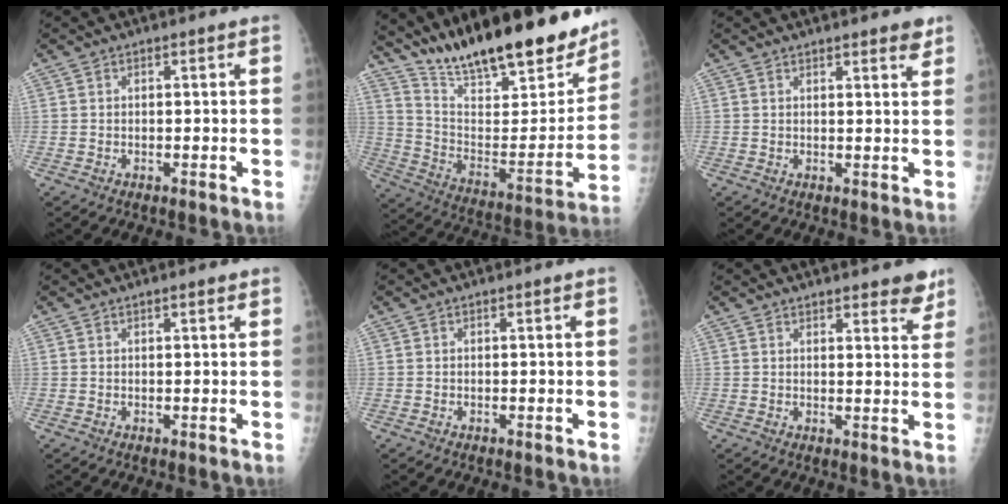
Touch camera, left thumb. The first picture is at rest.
{"total": 28.3, "force": [22.7, 7.7, 15.0], "torque": [-0.209, -0.098, 0.345]}
{"total": 3.6, "force": [2.9, 0.9, 2.0], "torque": [-0.011, -0.012, 0.036]}
{"total": 1.0, "force": [0.7, 0.2, 0.7], "torque": [-0.009, -0.001, 0.010]}
{"total": 0.0}
{"total": 5.7, "force": [4.6, 1.9, 2.9], "torque": [-0.007, -0.023, 0.054]}